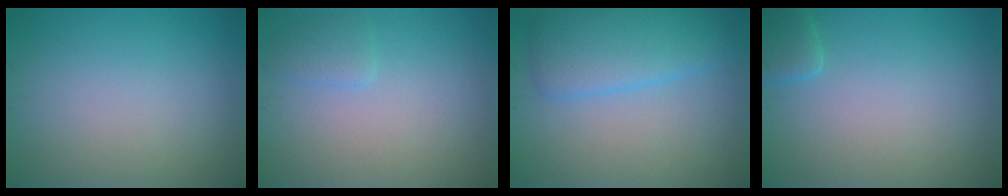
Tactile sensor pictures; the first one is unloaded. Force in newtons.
{"total": 1.4, "press": 1.4, "slide": 0.1}
{"total": 5.0, "press": 5.0, "slide": 0.3}
{"total": 1.6, "press": 1.6, "slide": 0.1}